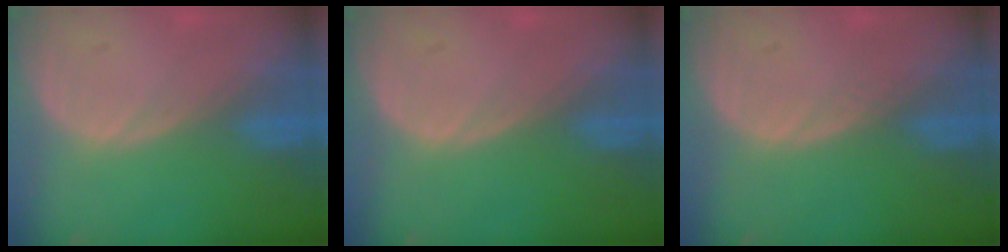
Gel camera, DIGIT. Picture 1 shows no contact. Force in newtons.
{"total": 0.0}
{"total": 0.6, "press": 0.6, "slide": 0.0}